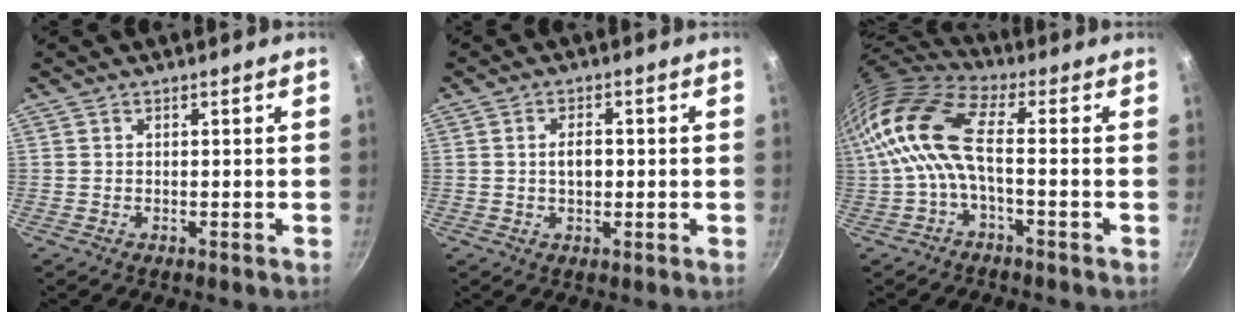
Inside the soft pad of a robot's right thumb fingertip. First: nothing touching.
{"total": 3.5, "force": [0.0, 2.1, 2.8], "torque": [-0.035, 0.007, 0.000]}
{"total": 12.8, "force": [-0.5, 5.1, 11.7], "torque": [-0.251, 0.022, -0.025]}